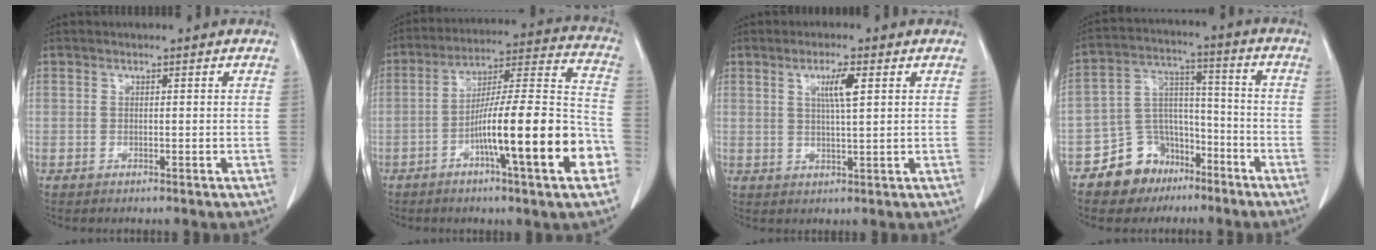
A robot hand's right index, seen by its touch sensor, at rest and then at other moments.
{"total": 19.4, "force": [-6.9, 1.1, 18.1], "torque": [-0.258, 0.010, -0.107]}
{"total": 4.3, "force": [1.6, 0.2, 4.0], "torque": [-0.071, -0.001, 0.028]}
{"total": 10.4, "force": [-6.8, 7.5, 2.5], "torque": [-0.050, 0.047, -0.109]}